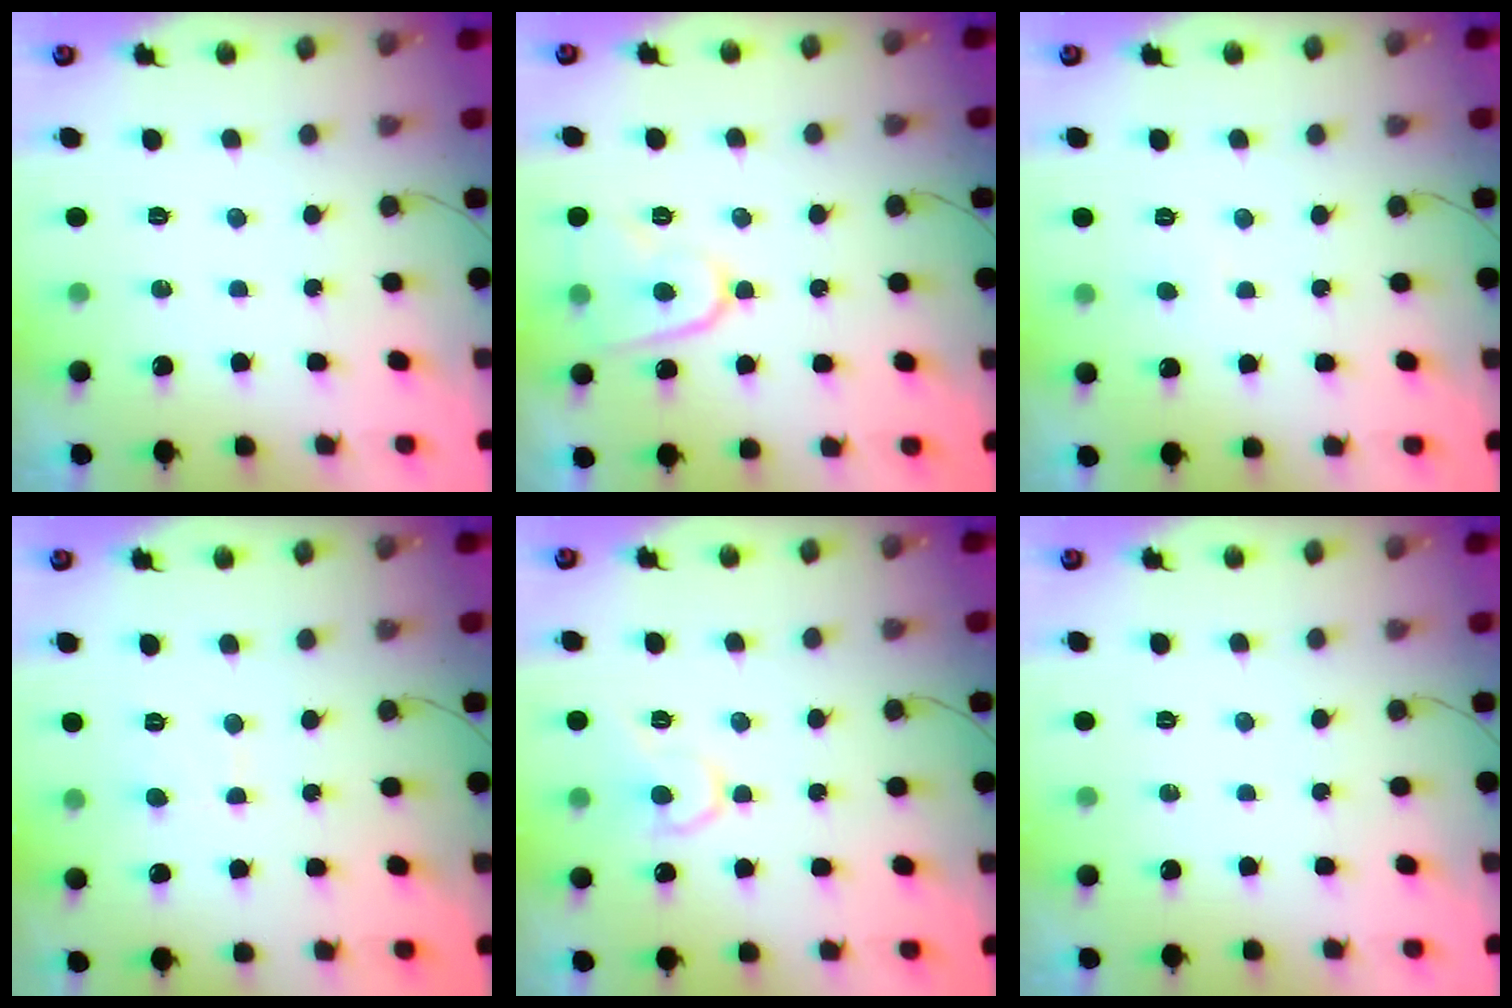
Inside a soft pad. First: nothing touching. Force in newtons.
{"total": 9.8, "press": 9.7, "slide": 1.1}
{"total": 1.1, "press": 1.1, "slide": 0.1}
{"total": 3.6, "press": 3.5, "slide": 0.4}
{"total": 10.1, "press": 10.1, "slide": 0.9}
{"total": 0.0}